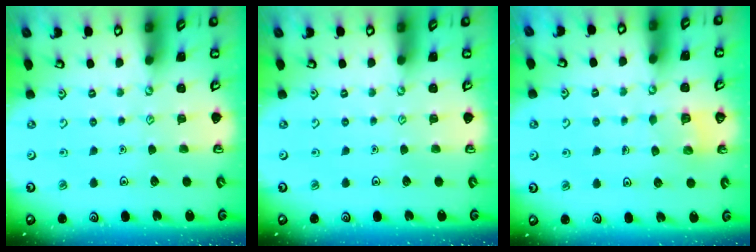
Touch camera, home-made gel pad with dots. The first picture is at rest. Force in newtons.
{"total": 0.0}
{"total": 3.2, "press": 3.2, "slide": 0.2}